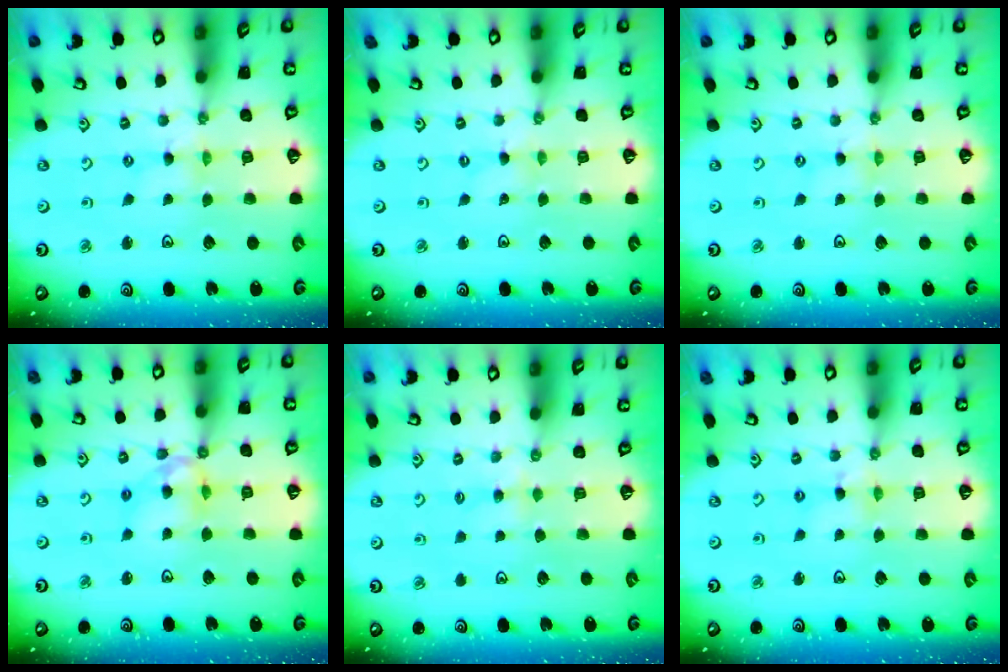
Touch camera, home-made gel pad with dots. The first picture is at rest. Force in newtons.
{"total": 0.0}
{"total": 0.0}
{"total": 9.9, "press": 9.8, "slide": 0.7}
{"total": 3.4, "press": 3.4, "slide": 0.7}
{"total": 4.0, "press": 4.0, "slide": 0.4}